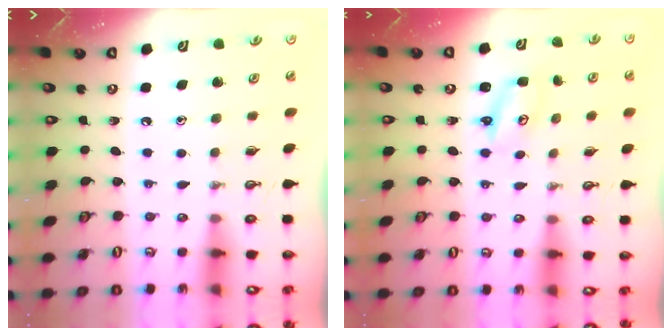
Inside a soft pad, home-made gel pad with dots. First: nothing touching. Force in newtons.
{"total": 2.6, "press": 2.6, "slide": 0.2}